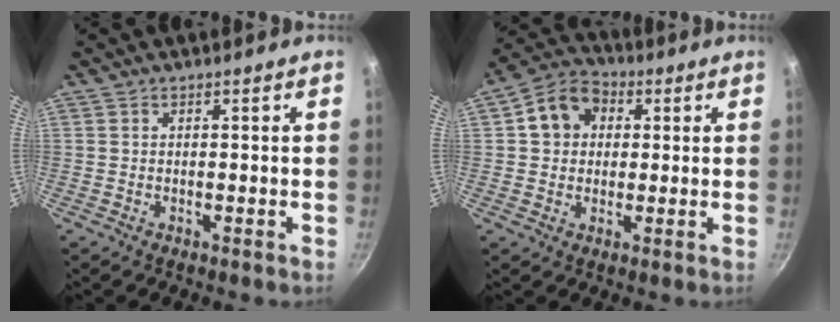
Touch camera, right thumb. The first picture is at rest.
{"total": 9.6, "force": [1.9, 7.9, 5.1], "torque": [-0.055, 0.017, 0.013]}